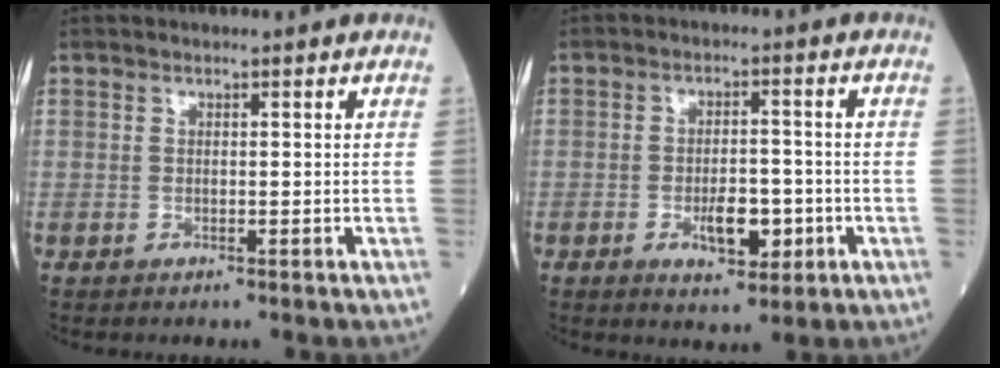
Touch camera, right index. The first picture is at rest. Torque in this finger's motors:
{"motor_torque": [-0.13, 0.00, 0.03, 0.04]}